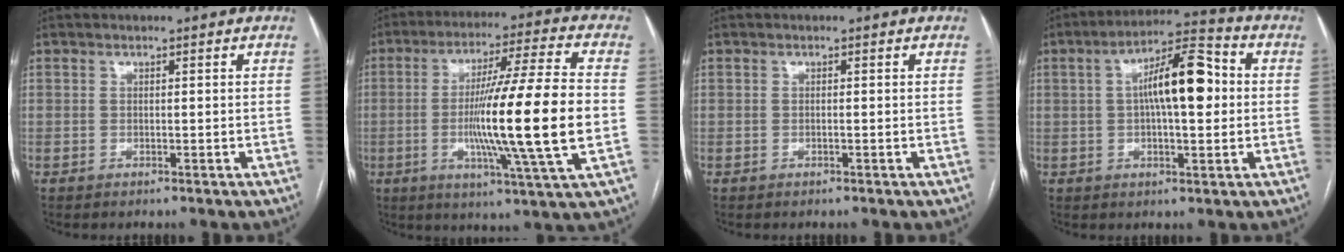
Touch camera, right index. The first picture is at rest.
{"total": 19.0, "force": [-2.2, -0.9, 18.8], "torque": [-0.322, -0.013, -0.047]}
{"total": 0.0}
{"total": 11.4, "force": [1.1, 3.0, 10.9], "torque": [-0.188, 0.029, 0.014]}